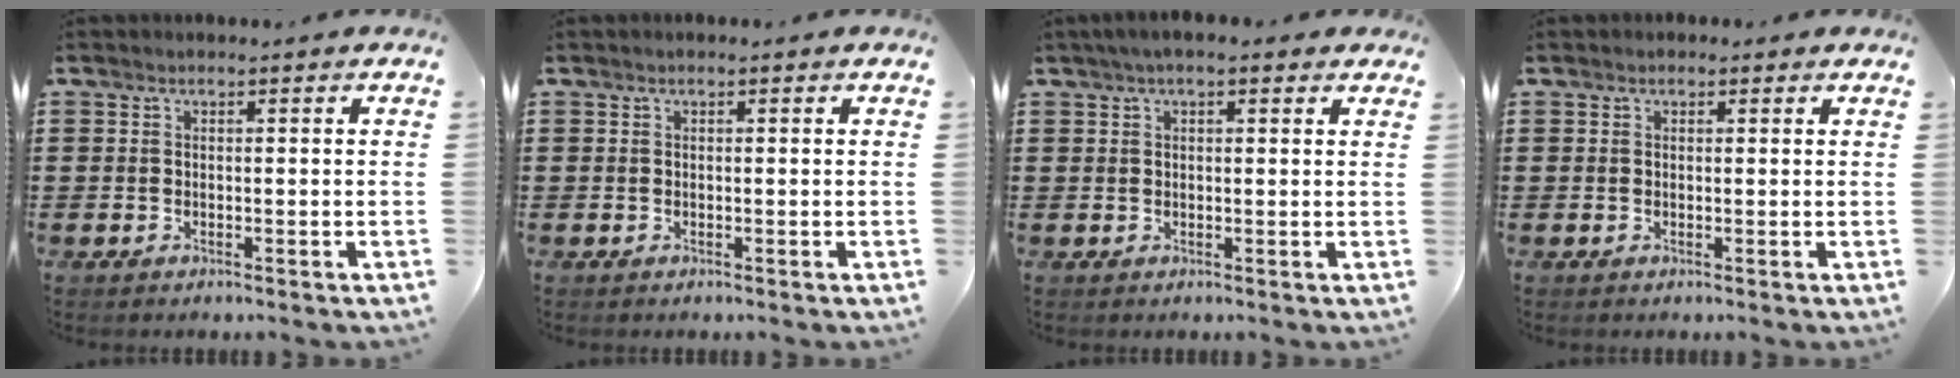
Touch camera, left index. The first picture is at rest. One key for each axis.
{"total": 0.0}
{"total": 2.4, "fx": 1.4, "fy": 0.8, "fz": 1.8, "tx": -0.039, "ty": 0.008, "tz": 0.023}
{"total": 0.6, "fx": 0.3, "fy": 0.5, "fz": 0.2, "tx": -0.005, "ty": 0.006, "tz": 0.004}